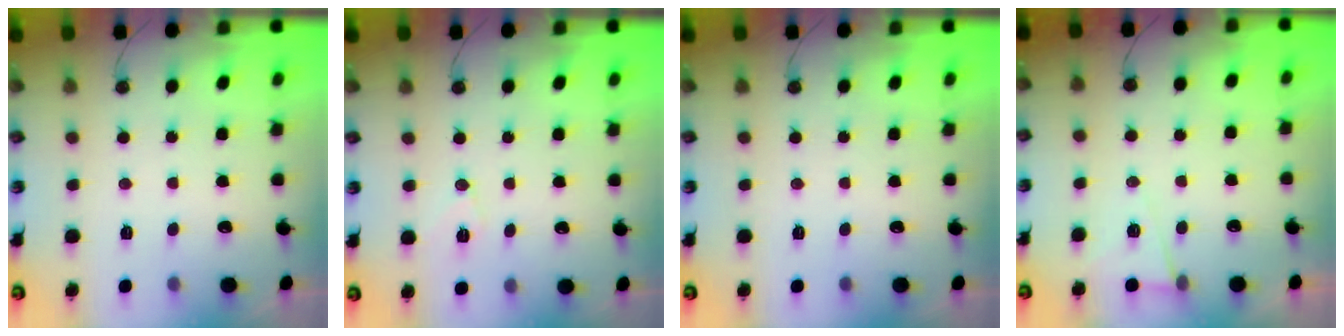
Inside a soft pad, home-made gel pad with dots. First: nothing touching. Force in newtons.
{"total": 6.1, "press": 5.6, "slide": 2.5}
{"total": 0.0}
{"total": 6.3, "press": 4.4, "slide": 4.5}